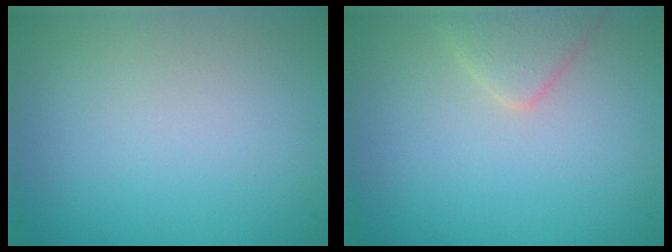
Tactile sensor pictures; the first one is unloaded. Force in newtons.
{"total": 2.2, "press": 2.2, "slide": 0.2}